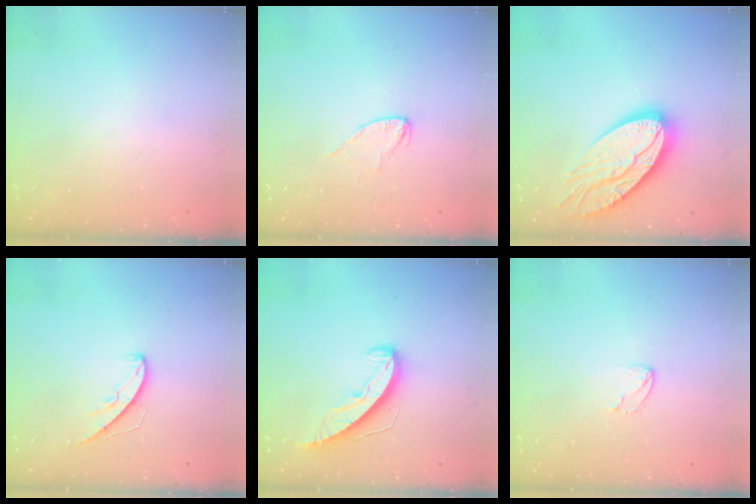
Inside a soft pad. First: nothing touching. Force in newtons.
{"total": 4.2, "press": 4.2, "slide": 0.4}
{"total": 20.1, "press": 20.0, "slide": 1.6}
{"total": 5.0, "press": 5.0, "slide": 0.4}
{"total": 8.8, "press": 8.8, "slide": 0.8}
{"total": 2.8, "press": 2.8, "slide": 0.2}